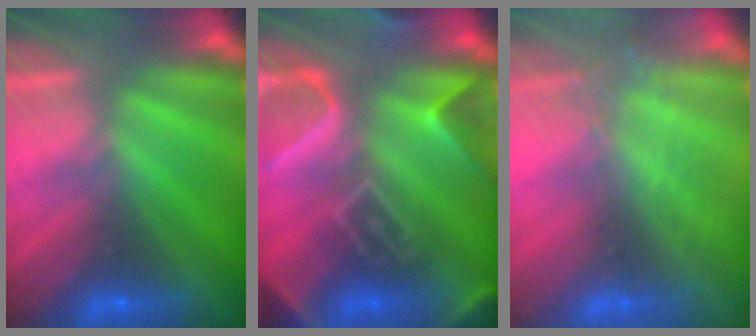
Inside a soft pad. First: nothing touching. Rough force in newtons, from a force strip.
{"total": 9.7}
{"total": 2.2}